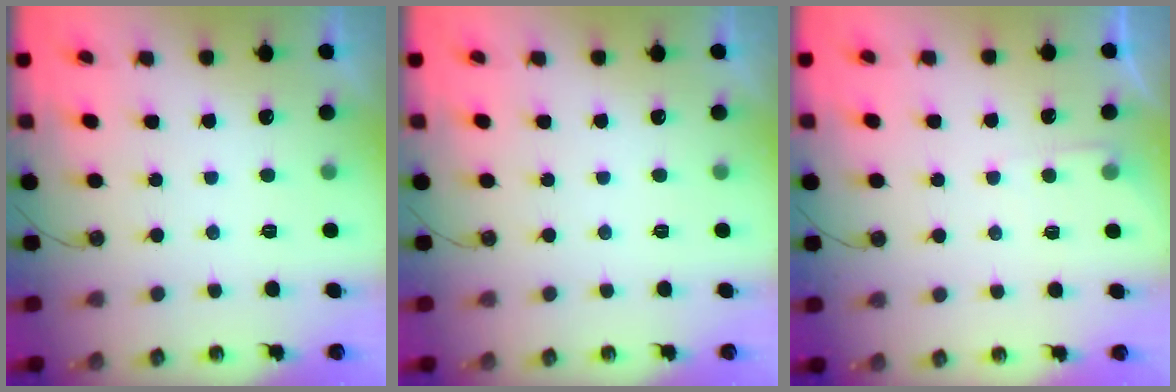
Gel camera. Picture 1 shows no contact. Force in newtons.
{"total": 0.0}
{"total": 3.3, "press": 3.2, "slide": 0.5}